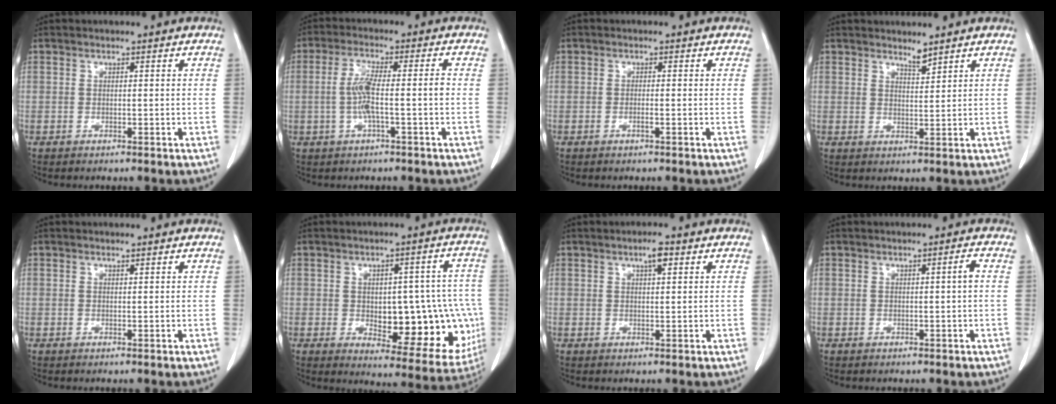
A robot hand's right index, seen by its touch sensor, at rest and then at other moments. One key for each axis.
{"total": 5.9, "fx": -1.1, "fy": 0.3, "fz": 5.8, "tx": -0.119, "ty": 0.010, "tz": -0.019}
{"total": 0.9, "fx": -0.4, "fy": -0.1, "fz": 0.8, "tx": -0.014, "ty": 0.001, "tz": -0.007}
{"total": 1.9, "fx": 1.9, "fy": -0.1, "fz": 0.5, "tx": -0.009, "ty": -0.008, "tz": 0.036}
{"total": 0.0}
{"total": 17.4, "fx": -2.3, "fy": 7.7, "fz": 15.4, "tx": -0.149, "ty": 0.020, "tz": -0.001}
{"total": 2.4, "fx": 1.3, "fy": 0.4, "fz": 2.0, "tx": -0.036, "ty": 0.003, "tz": 0.020}
{"total": 1.3, "fx": 0.0, "fy": -0.3, "fz": 1.2, "tx": -0.021, "ty": 0.001, "tz": 0.001}